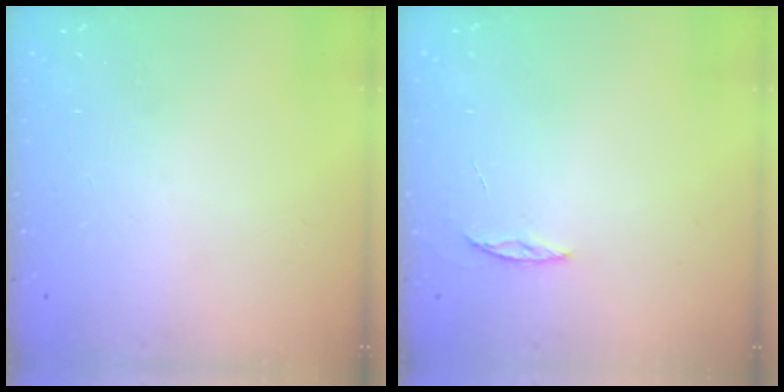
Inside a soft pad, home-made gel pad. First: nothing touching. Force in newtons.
{"total": 2.4, "press": 2.4, "slide": 0.2}